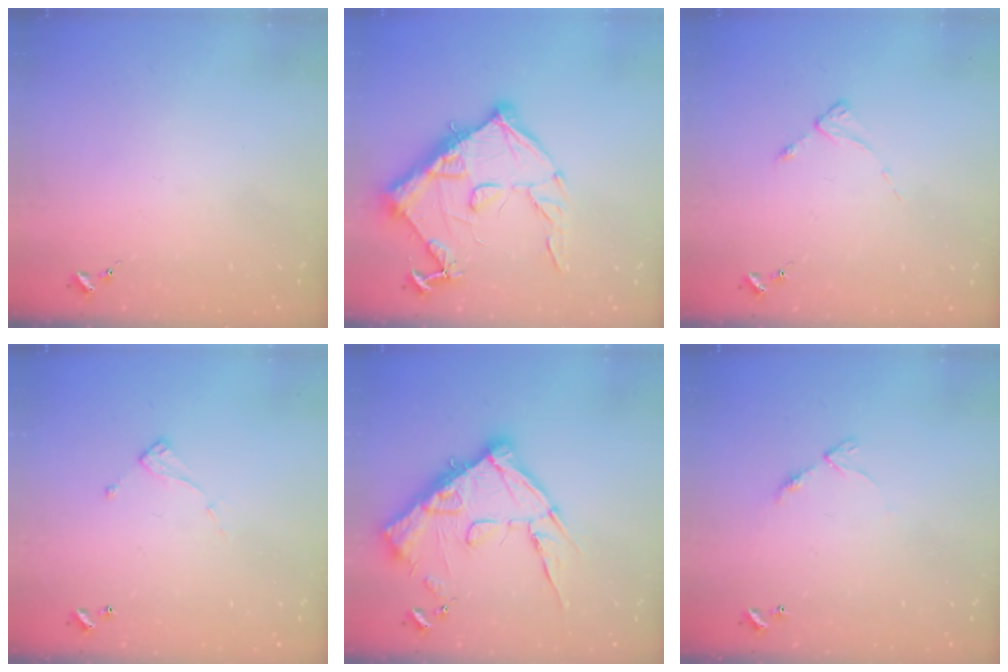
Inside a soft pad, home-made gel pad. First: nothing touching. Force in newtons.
{"total": 15.4, "press": 15.4, "slide": 1.0}
{"total": 2.5, "press": 2.5, "slide": 0.3}
{"total": 6.6, "press": 6.6, "slide": 0.1}
{"total": 19.4, "press": 19.4, "slide": 1.0}
{"total": 6.4, "press": 6.4, "slide": 0.5}